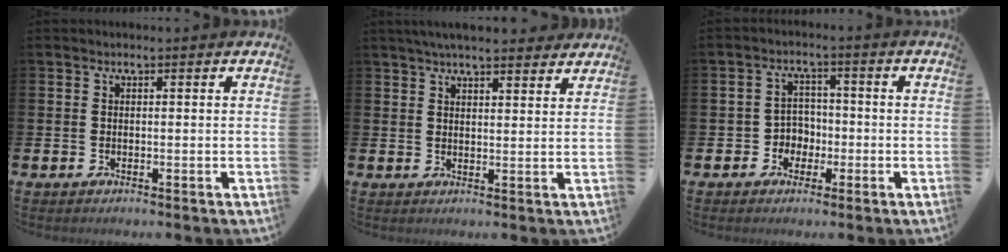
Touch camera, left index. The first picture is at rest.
{"total": 4.6, "force": [4.4, 0.6, 1.4], "torque": [-0.032, -0.012, 0.080]}
{"total": 3.4, "force": [-1.2, 3.1, 0.5], "torque": [-0.019, 0.002, -0.032]}